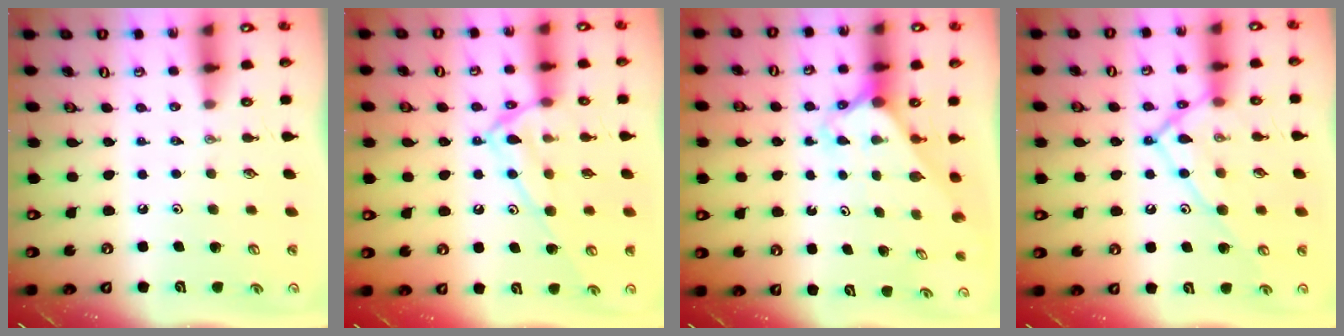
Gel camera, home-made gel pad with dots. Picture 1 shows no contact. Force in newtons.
{"total": 15.4, "press": 15.3, "slide": 1.1}
{"total": 2.3, "press": 2.3, "slide": 0.1}
{"total": 13.5, "press": 13.4, "slide": 1.0}